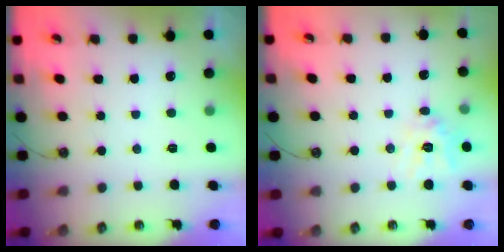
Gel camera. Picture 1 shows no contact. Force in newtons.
{"total": 12.1, "press": 12.1, "slide": 1.1}